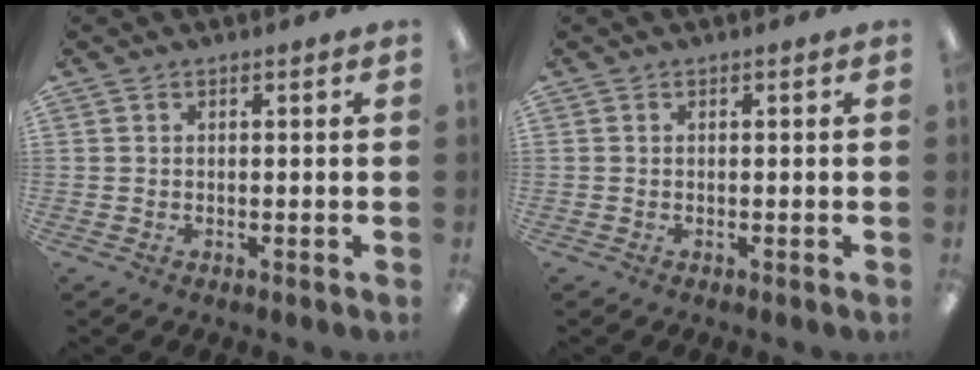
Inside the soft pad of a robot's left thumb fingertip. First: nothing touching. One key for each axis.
{"total": 0.0}